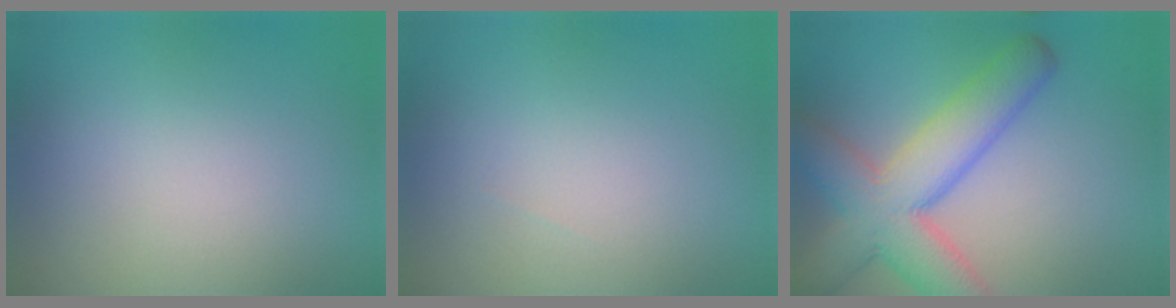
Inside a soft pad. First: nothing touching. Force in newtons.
{"total": 0.0}
{"total": 8.2, "press": 8.2, "slide": 0.4}